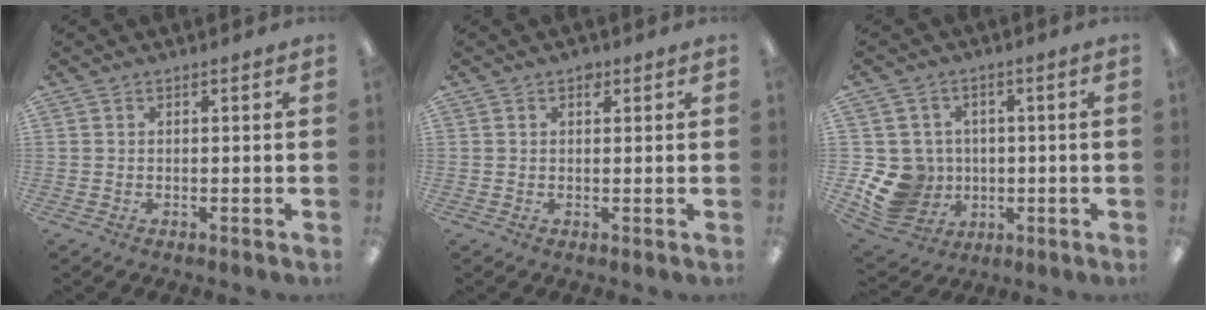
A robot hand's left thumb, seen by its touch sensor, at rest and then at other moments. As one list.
[{"total": 1.6, "force": [0.9, 0.9, 0.9], "torque": [-0.004, -0.005, 0.012]}, {"total": 11.4, "force": [-1.8, 10.6, 3.8], "torque": [-0.110, 0.014, -0.022]}]